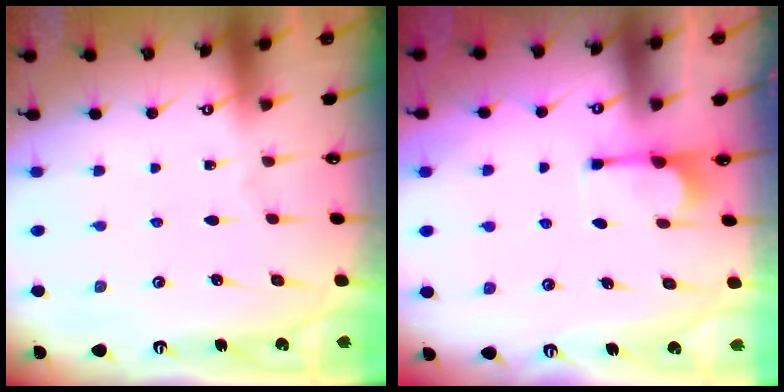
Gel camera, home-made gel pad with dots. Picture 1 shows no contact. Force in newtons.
{"total": 1.2, "press": 1.1, "slide": 0.5}